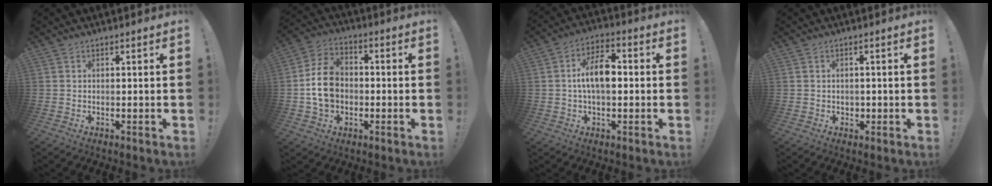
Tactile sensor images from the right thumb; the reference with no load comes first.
{"total": 12.8, "force": [-1.1, 10.1, 7.8], "torque": [-0.140, 0.015, -0.018]}
{"total": 10.7, "force": [-0.1, 5.6, 9.2], "torque": [-0.149, 0.010, -0.003]}
{"total": 1.7, "force": [0.0, 1.6, 0.5], "torque": [-0.002, -0.003, -0.002]}